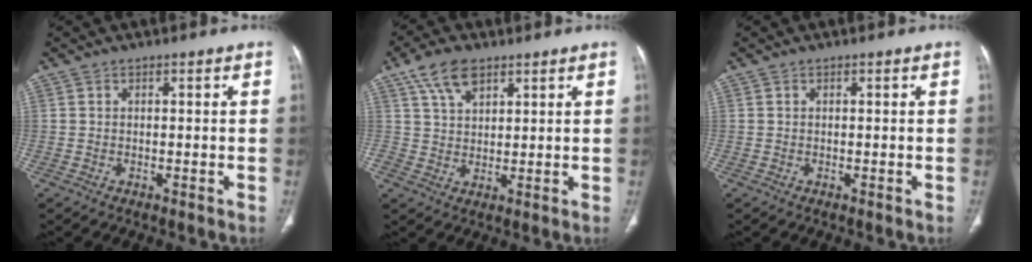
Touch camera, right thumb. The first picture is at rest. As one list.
[{"total": 7.1, "force": [4.2, 3.8, 4.2], "torque": [-0.066, -0.006, 0.080]}, {"total": 0.0}]